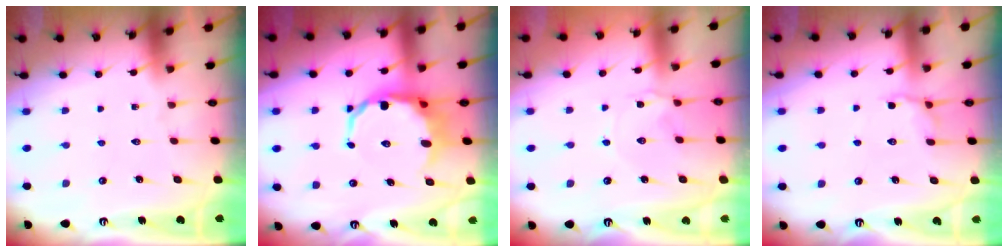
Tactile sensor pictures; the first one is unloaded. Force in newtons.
{"total": 10.5, "press": 10.0, "slide": 3.0}
{"total": 0.0}
{"total": 6.2, "press": 5.9, "slide": 2.1}